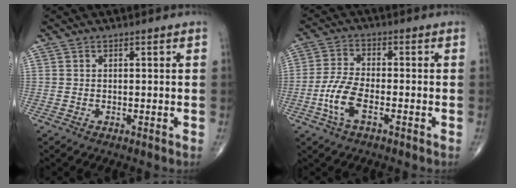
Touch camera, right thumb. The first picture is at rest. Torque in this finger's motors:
{"motor_torque": [2.08, 1.86, 0.79, -0.05, 0.25]}